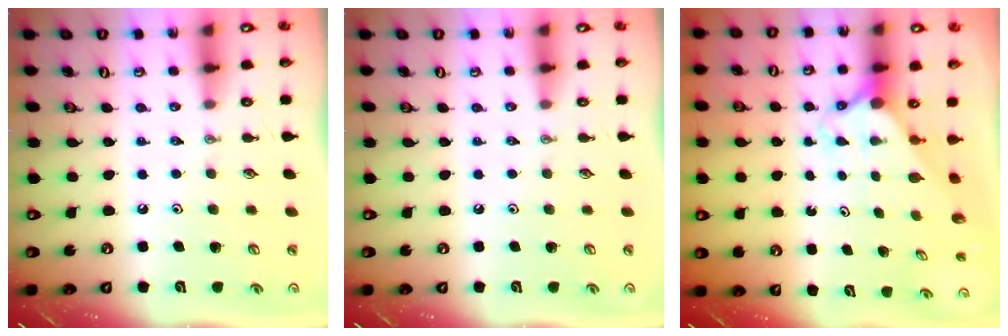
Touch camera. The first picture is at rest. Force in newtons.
{"total": 0.0}
{"total": 2.1, "press": 2.1, "slide": 0.2}